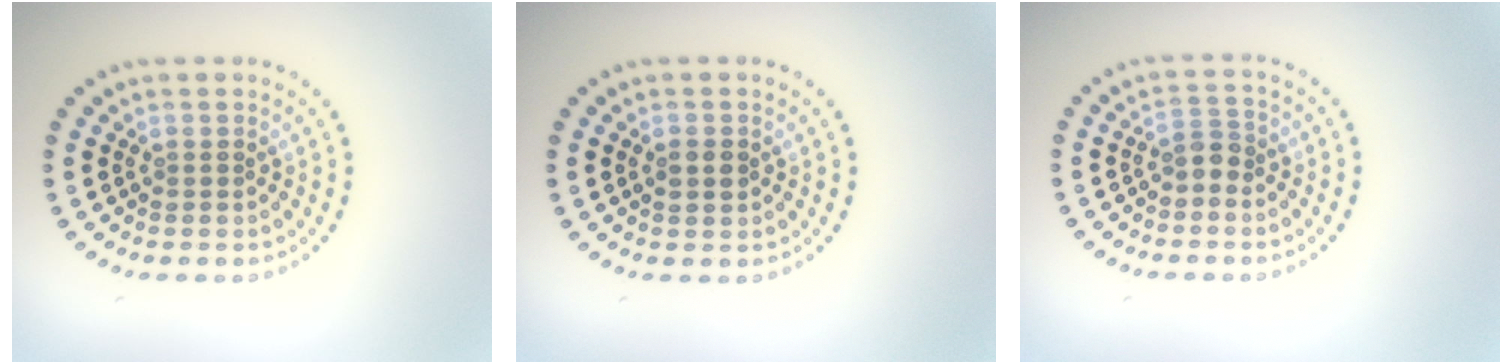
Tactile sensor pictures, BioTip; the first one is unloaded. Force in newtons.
{"total": 1.4, "press": 1.4, "slide": 0.1}
{"total": 1.8, "press": 1.5, "slide": 0.9}